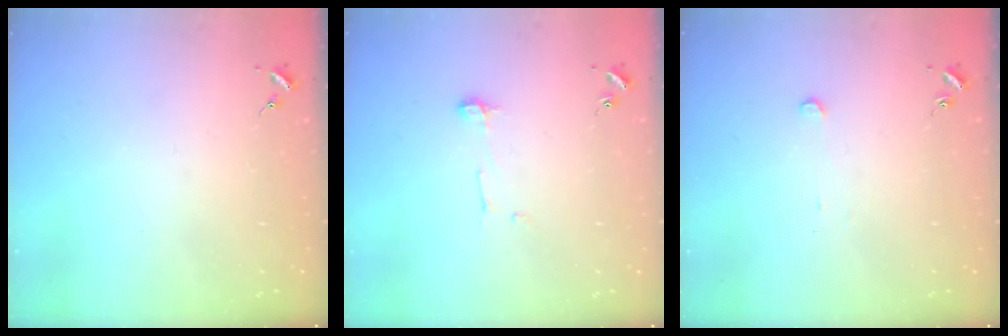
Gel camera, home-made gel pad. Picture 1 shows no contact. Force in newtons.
{"total": 4.3, "press": 4.3, "slide": 0.4}
{"total": 2.5, "press": 2.5, "slide": 0.1}